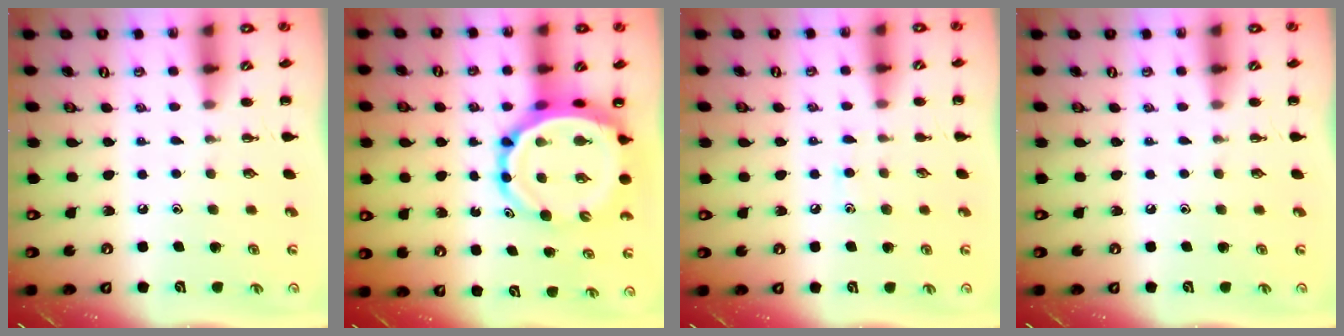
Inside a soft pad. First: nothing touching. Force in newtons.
{"total": 11.8, "press": 11.3, "slide": 3.3}
{"total": 5.7, "press": 5.4, "slide": 1.8}
{"total": 0.0}